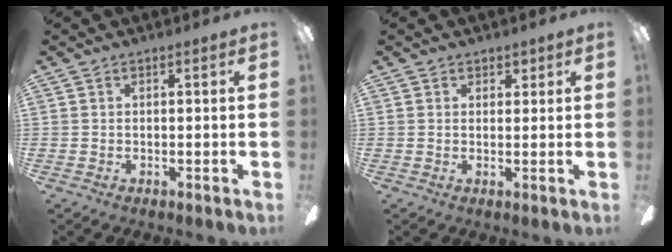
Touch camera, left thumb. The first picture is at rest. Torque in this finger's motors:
{"motor_torque": [0.15, -0.05, -0.07, -0.10, -0.01]}